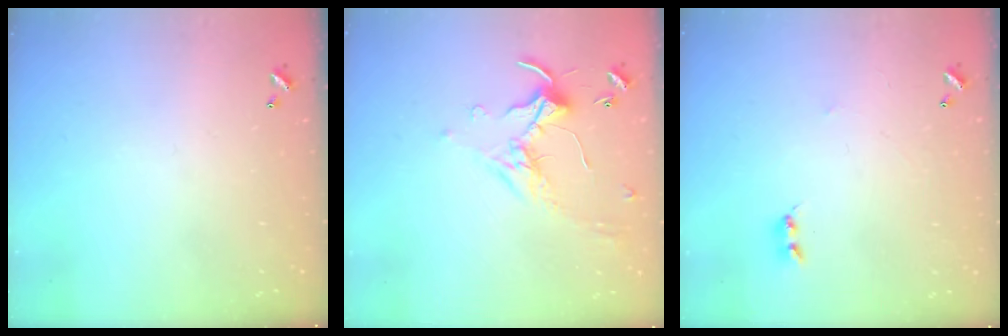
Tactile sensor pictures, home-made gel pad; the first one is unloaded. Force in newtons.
{"total": 0.0}
{"total": 1.6, "press": 1.6, "slide": 0.4}